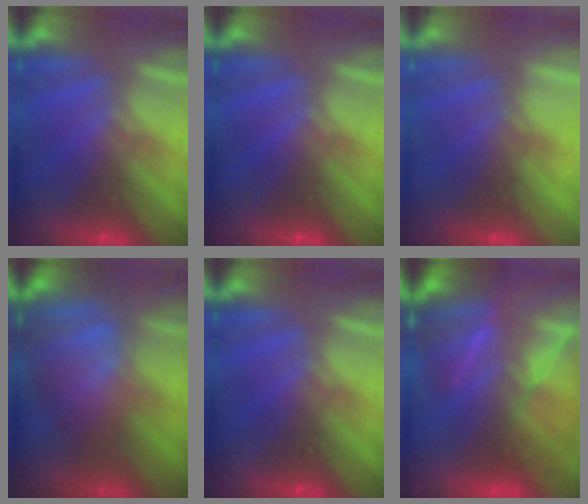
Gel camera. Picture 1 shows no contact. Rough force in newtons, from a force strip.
{"total": 0.0}
{"total": 2.3}
{"total": 9.1}
{"total": 0.0}
{"total": 7.8}